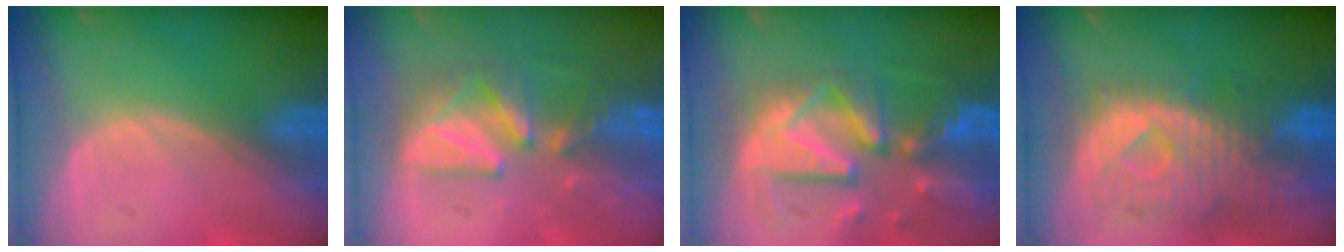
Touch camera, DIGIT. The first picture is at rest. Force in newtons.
{"total": 8.4, "press": 7.7, "slide": 3.4}
{"total": 12.4, "press": 10.8, "slide": 6.1}
{"total": 11.4, "press": 9.8, "slide": 5.8}